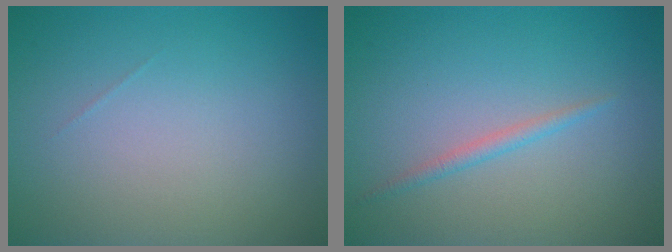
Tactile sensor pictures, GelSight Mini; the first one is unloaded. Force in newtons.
{"total": 1.1, "press": 1.1, "slide": 0.0}